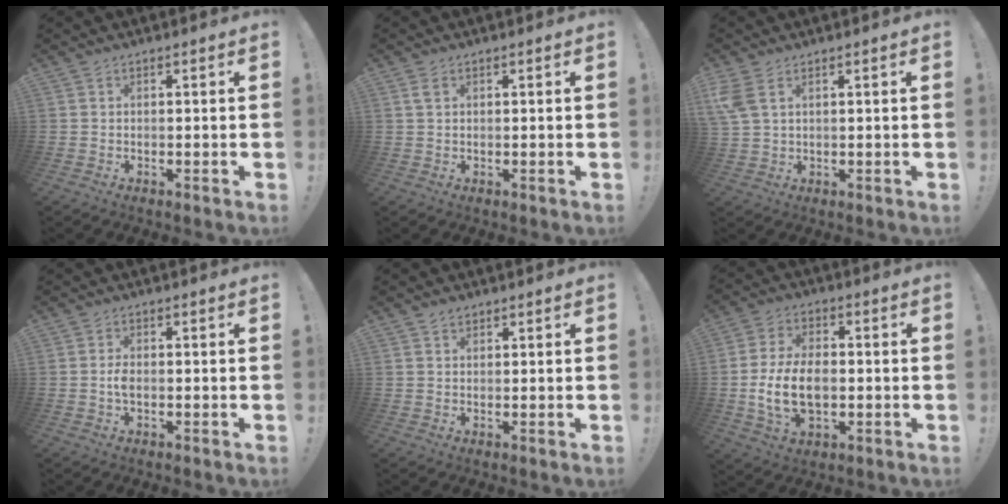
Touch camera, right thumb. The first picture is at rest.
{"total": 1.8, "force": [0.9, 1.1, 1.2], "torque": [-0.016, 0.000, 0.016]}
{"total": 5.8, "force": [2.7, 2.9, 4.2], "torque": [-0.090, -0.009, 0.052]}
{"total": 2.4, "force": [-0.6, 1.0, 2.1], "torque": [-0.045, 0.002, -0.013]}
{"total": 1.5, "force": [1.2, 0.8, 0.4], "torque": [0.000, -0.004, 0.020]}
{"total": 12.7, "force": [-1.3, 7.8, 9.9], "torque": [-0.177, -0.002, -0.021]}